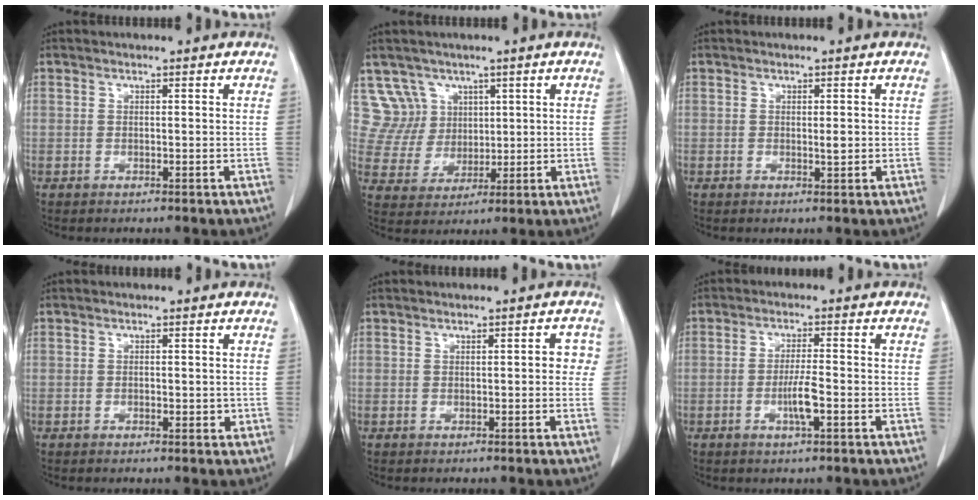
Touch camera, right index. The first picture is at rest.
{"total": 7.0, "force": [3.7, 5.9, -0.6], "torque": [0.014, 0.014, 0.081]}
{"total": 1.3, "force": [0.0, 0.4, 1.2], "torque": [-0.019, -0.002, 0.001]}
{"total": 1.6, "force": [-0.3, 0.8, 1.3], "torque": [-0.022, 0.000, -0.002]}
{"total": 1.9, "force": [0.2, 0.9, 1.6], "torque": [-0.007, 0.012, -0.002]}
{"total": 4.2, "force": [-1.4, 0.3, 3.9], "torque": [-0.075, -0.003, -0.026]}